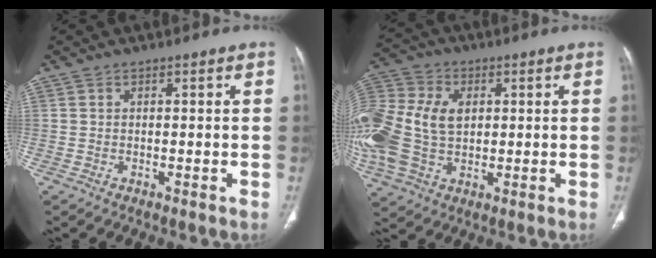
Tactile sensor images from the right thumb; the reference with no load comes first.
{"total": 22.9, "force": [1.7, 16.4, 16.0], "torque": [-0.407, 0.024, 0.044]}